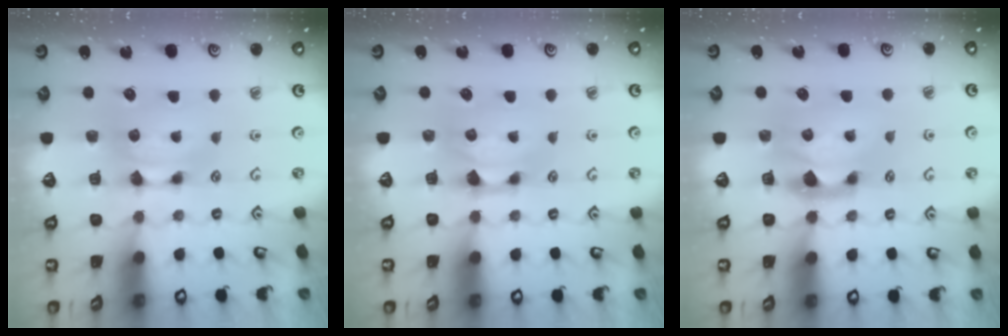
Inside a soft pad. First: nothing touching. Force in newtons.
{"total": 0.6, "press": 0.1, "slide": 0.6}
{"total": 2.0, "press": 1.6, "slide": 1.2}